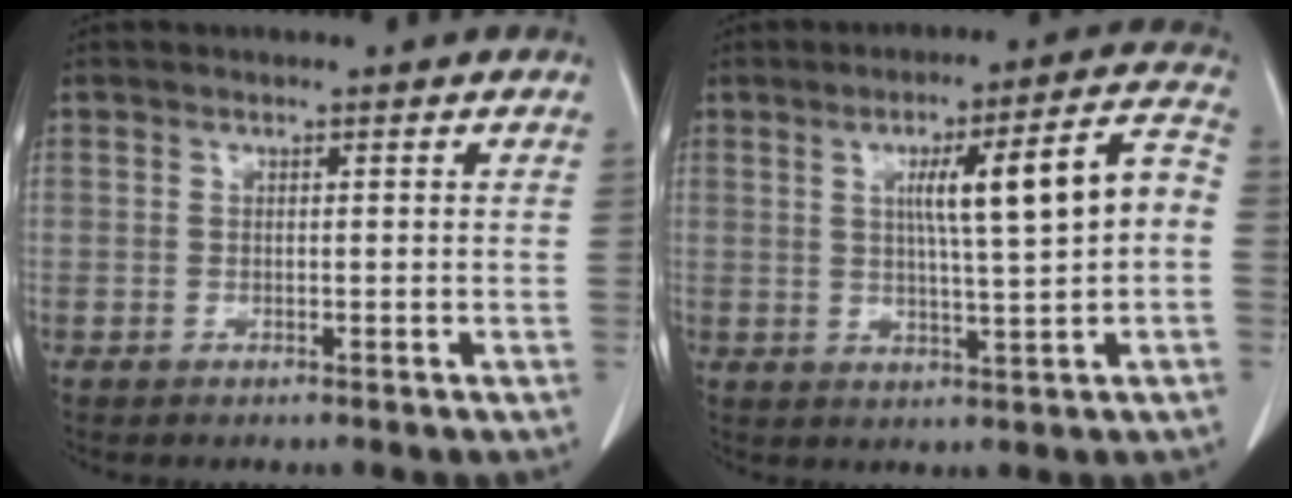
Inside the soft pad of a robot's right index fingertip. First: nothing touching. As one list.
[{"total": 11.7, "force": [0.9, 0.7, 11.7], "torque": [-0.168, 0.028, 0.017]}]